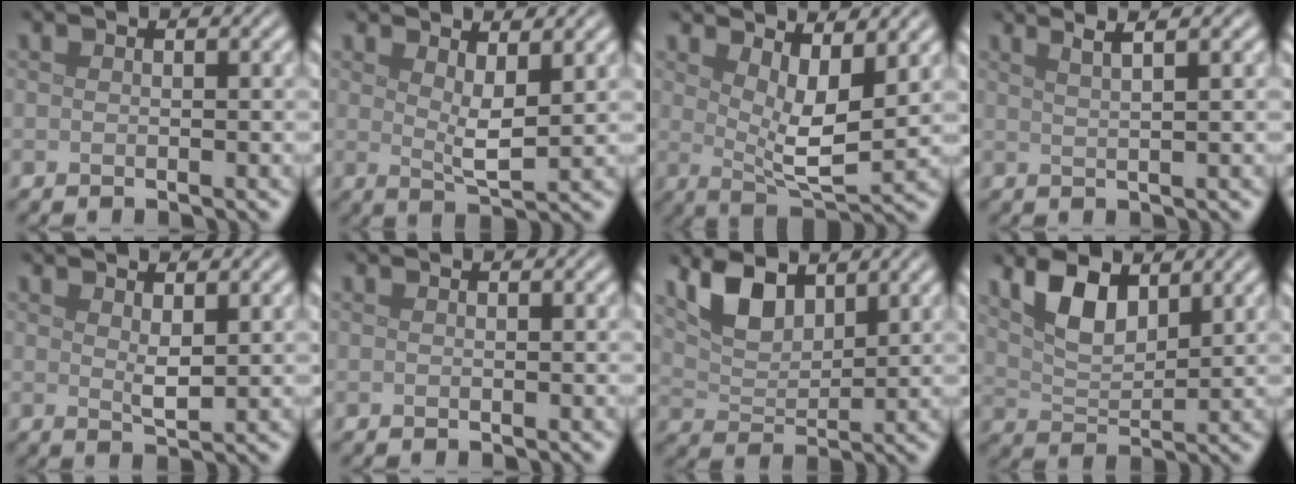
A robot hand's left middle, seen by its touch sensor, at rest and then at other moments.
{"total": 2.9, "force": [1.5, 0.7, 2.4], "torque": [-0.042, -0.012, 0.027]}
{"total": 5.1, "force": [2.2, 1.6, 4.3], "torque": [-0.077, -0.017, 0.042]}
{"total": 3.8, "force": [2.5, 1.2, 2.6], "torque": [-0.013, 0.022, 0.005]}
{"total": 1.6, "force": [0.9, 0.4, 1.2], "torque": [-0.025, -0.005, 0.018]}
{"total": 0.0}
{"total": 4.5, "force": [3.1, 2.0, 2.6], "torque": [-0.059, -0.001, 0.061]}
{"total": 4.8, "force": [2.8, 2.1, 3.3], "torque": [-0.072, 0.000, 0.053]}